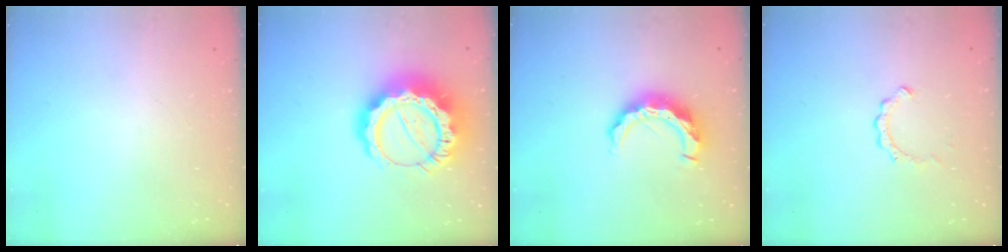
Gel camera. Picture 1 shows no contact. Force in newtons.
{"total": 22.3, "press": 22.2, "slide": 1.7}
{"total": 9.7, "press": 9.7, "slide": 0.6}
{"total": 2.3, "press": 2.3, "slide": 0.2}